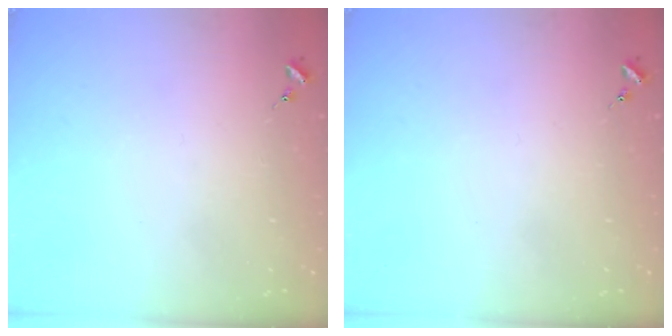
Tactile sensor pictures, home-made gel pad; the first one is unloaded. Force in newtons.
{"total": 0.0}